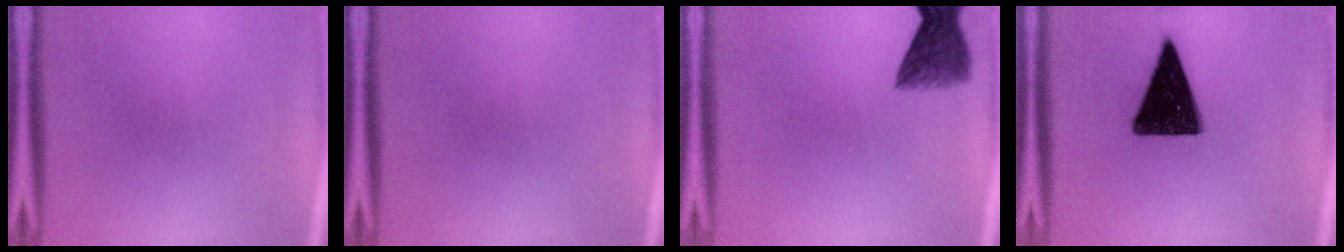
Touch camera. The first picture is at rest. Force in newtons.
{"total": 0.0}
{"total": 5.7}
{"total": 15.2}